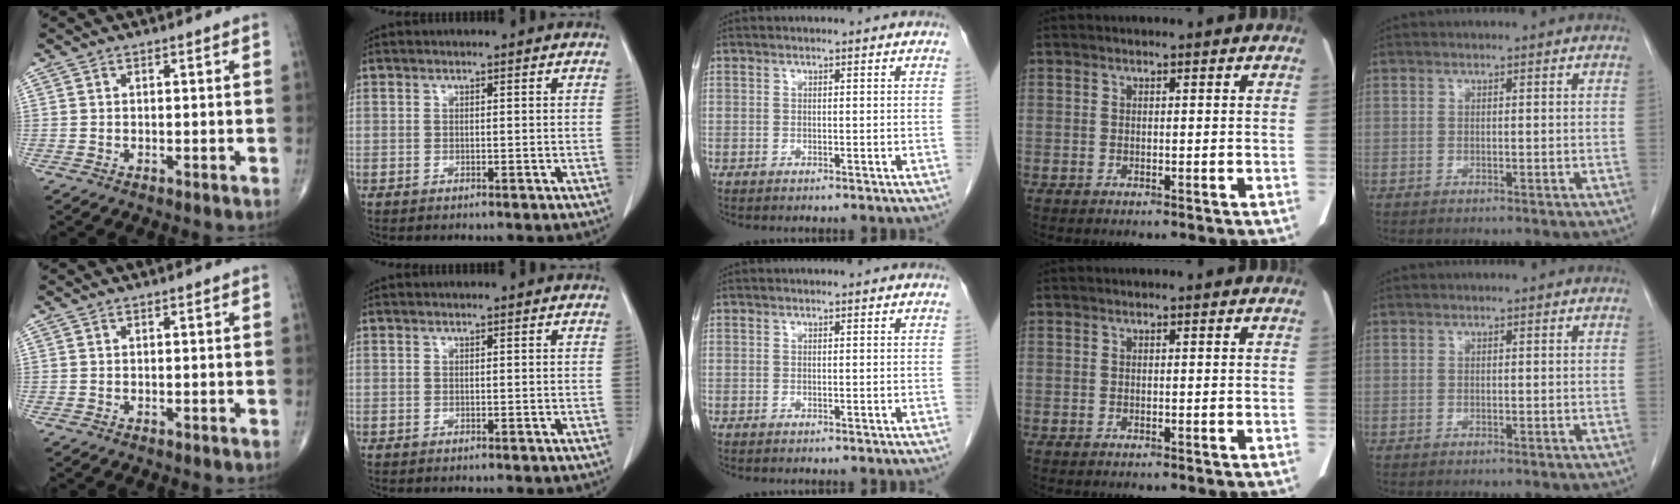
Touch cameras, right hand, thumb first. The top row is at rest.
{}